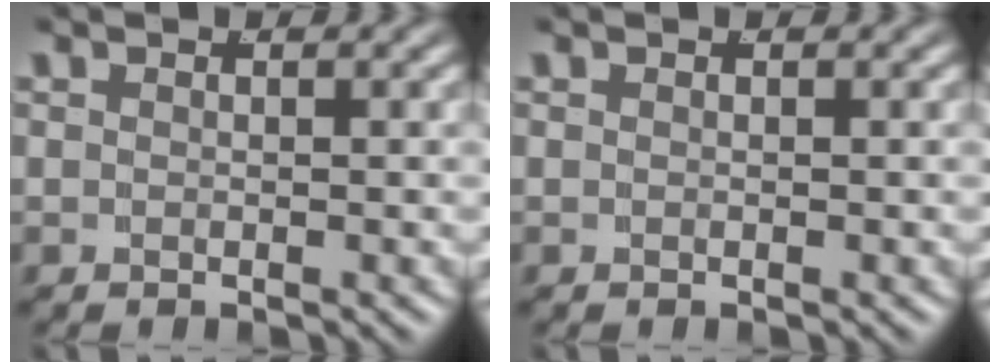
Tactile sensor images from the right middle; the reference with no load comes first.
{"total": 0.0}